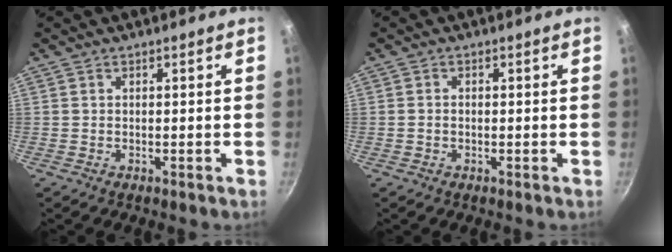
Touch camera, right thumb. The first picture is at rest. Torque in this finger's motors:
{"motor_torque": [0.14, -0.08, -0.44, 0.00, -0.02]}